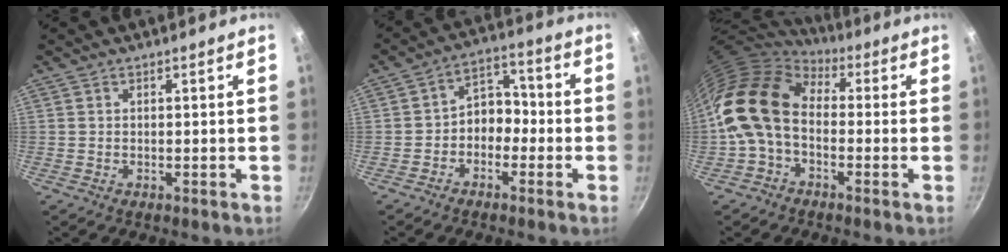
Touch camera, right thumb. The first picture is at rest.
{"total": 6.6, "force": [-2.0, 5.1, 3.8], "torque": [-0.013, 0.040, -0.044]}
{"total": 14.1, "force": [-0.4, 9.8, 10.2], "torque": [-0.171, 0.030, -0.027]}